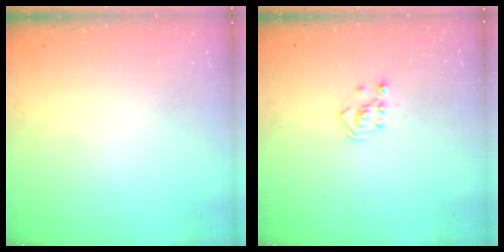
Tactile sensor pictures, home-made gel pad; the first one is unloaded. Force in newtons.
{"total": 2.3, "press": 2.3, "slide": 0.3}